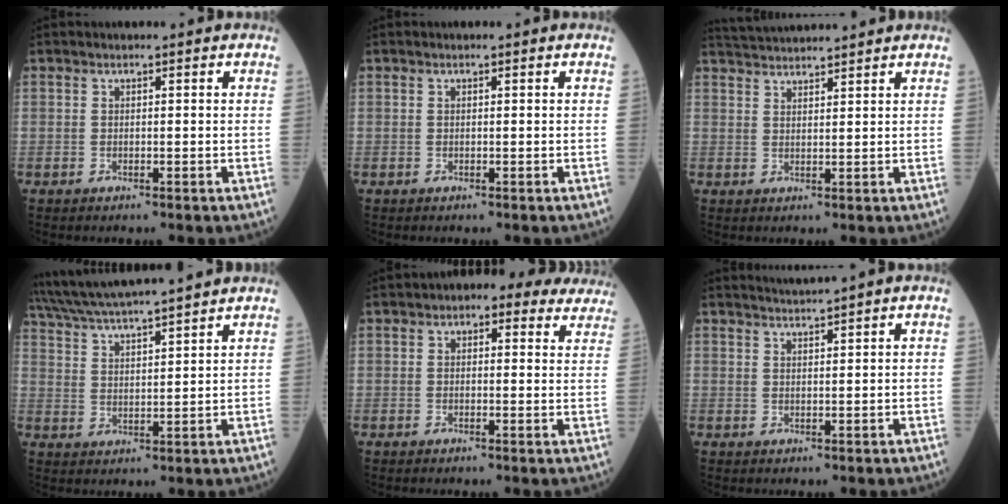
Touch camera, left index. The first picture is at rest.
{"total": 0.0}
{"total": 8.1, "force": [7.8, -0.5, 2.1], "torque": [-0.043, 0.032, 0.124]}
{"total": 14.7, "force": [13.4, -0.3, 6.1], "torque": [-0.123, 0.028, 0.220]}
{"total": 9.8, "force": [7.8, 4.0, 4.3], "torque": [-0.032, 0.025, 0.079]}
{"total": 2.4, "force": [2.1, -1.2, 0.3], "torque": [-0.006, 0.000, 0.044]}